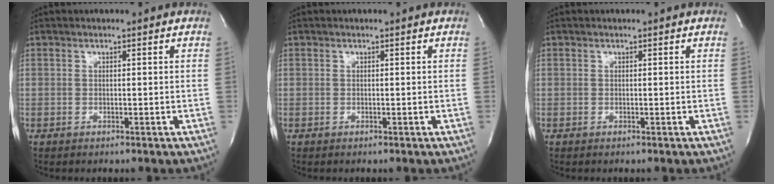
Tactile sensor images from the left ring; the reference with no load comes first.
{"total": 0.0}
{"total": 0.0}